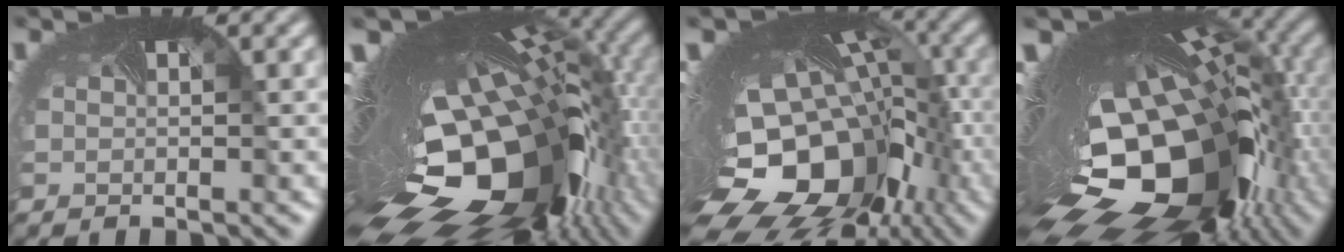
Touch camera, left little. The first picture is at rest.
{"total": 19.2, "force": [-3.5, 9.5, 16.4], "torque": [-0.264, -0.039, -0.053]}
{"total": 20.4, "force": [-7.2, 14.3, 12.6], "torque": [-0.226, -0.064, -0.081]}
{"total": 20.2, "force": [-5.4, 10.7, 16.3], "torque": [-0.278, -0.041, -0.075]}